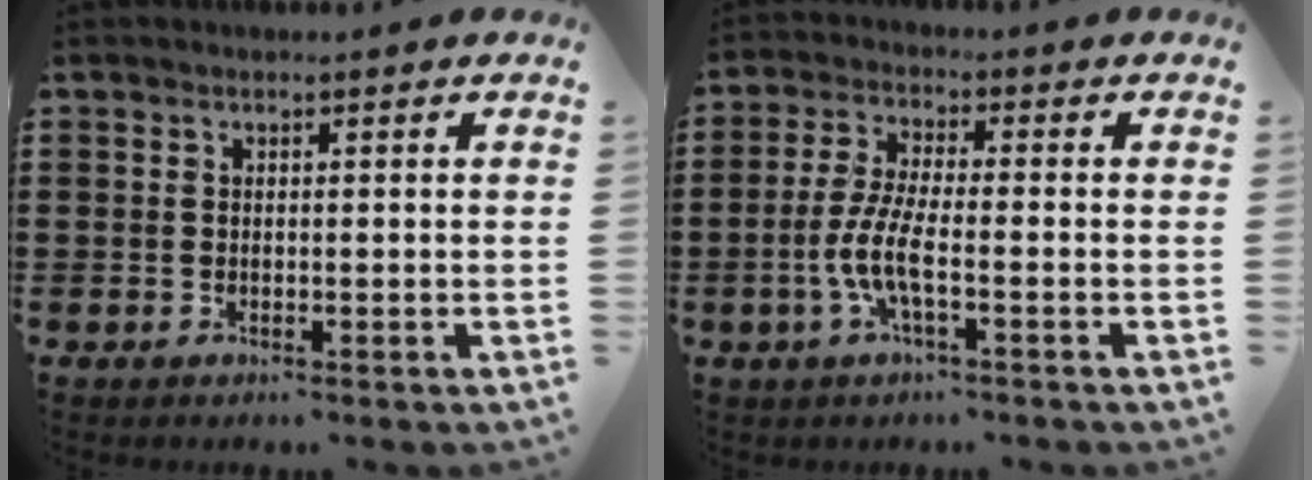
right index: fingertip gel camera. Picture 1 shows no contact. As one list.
[{"total": 6.3, "force": [-2.3, 1.4, 5.7], "torque": [-0.131, -0.012, -0.050]}]